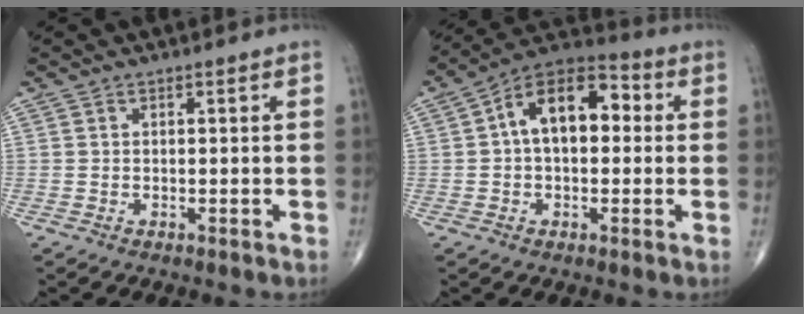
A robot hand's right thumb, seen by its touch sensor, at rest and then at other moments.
{"total": 13.1, "force": [1.7, 7.7, 10.5], "torque": [-0.150, 0.040, 0.013]}